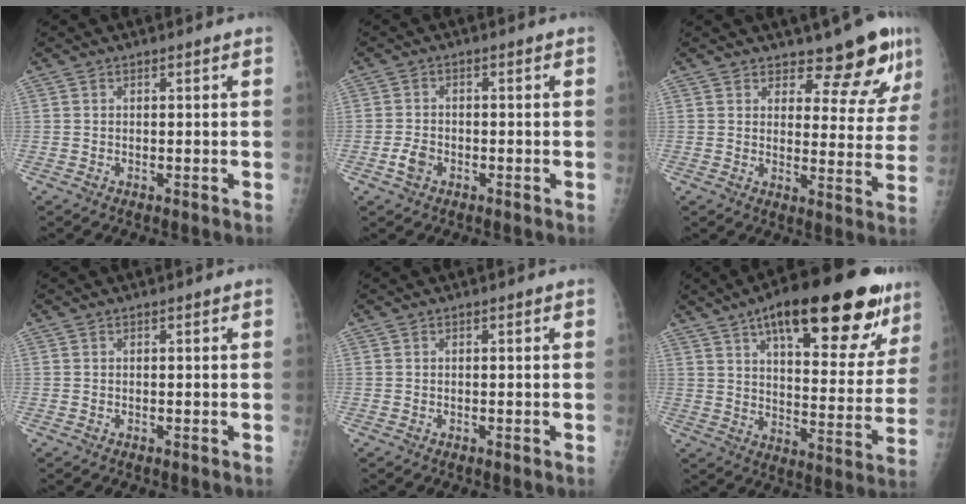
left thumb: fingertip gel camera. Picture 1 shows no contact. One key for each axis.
{"total": 3.0, "fx": -1.4, "fy": 2.0, "fz": 1.7, "tx": -0.031, "ty": 0.008, "tz": -0.025}
{"total": 10.0, "fx": 8.1, "fy": 3.7, "fz": 4.6, "tx": -0.024, "ty": -0.066, "tz": 0.099}
{"total": 0.0}
{"total": 0.0}
{"total": 28.1, "fx": 16.5, "fy": 9.9, "fz": 20.4, "tx": -0.253, "ty": -0.031, "tz": 0.238}